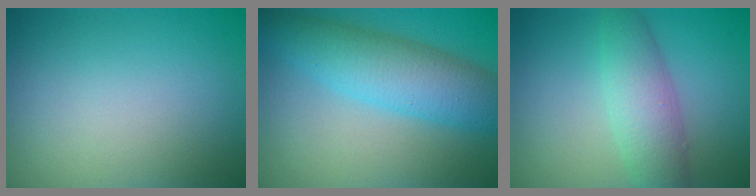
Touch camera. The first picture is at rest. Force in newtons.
{"total": 6.8, "press": 6.8, "slide": 0.1}
{"total": 4.3, "press": 4.3, "slide": 0.1}